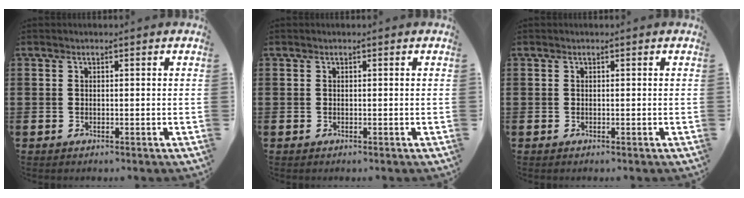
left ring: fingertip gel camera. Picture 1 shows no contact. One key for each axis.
{"total": 0.0}
{"total": 0.0}